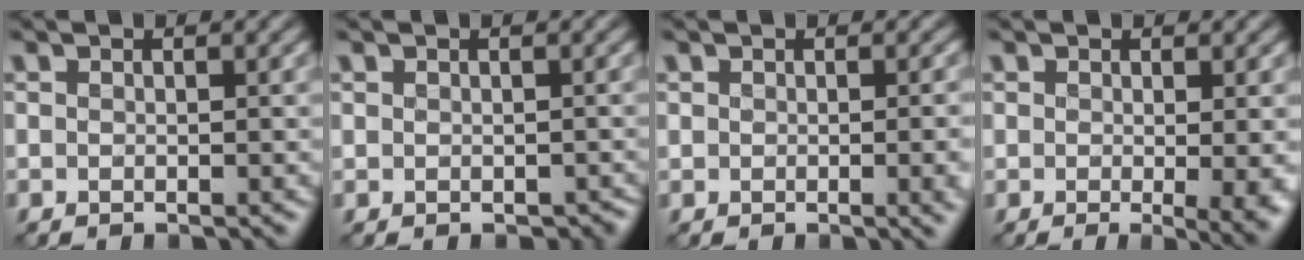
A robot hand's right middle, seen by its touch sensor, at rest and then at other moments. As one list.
[{"total": 0.7, "force": [-0.1, 0.7, 0.0], "torque": [0.003, -0.006, 0.000]}, {"total": 2.8, "force": [-0.2, 1.3, 2.5], "torque": [-0.019, -0.009, 0.001]}, {"total": 4.0, "force": [-0.4, 1.2, 3.8], "torque": [-0.050, -0.018, -0.004]}]